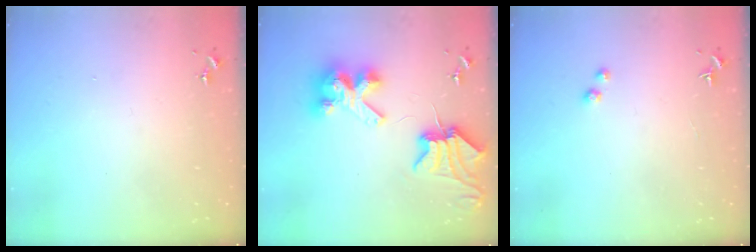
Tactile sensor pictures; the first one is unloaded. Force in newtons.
{"total": 11.3, "press": 11.2, "slide": 1.3}
{"total": 1.7, "press": 1.6, "slide": 0.1}